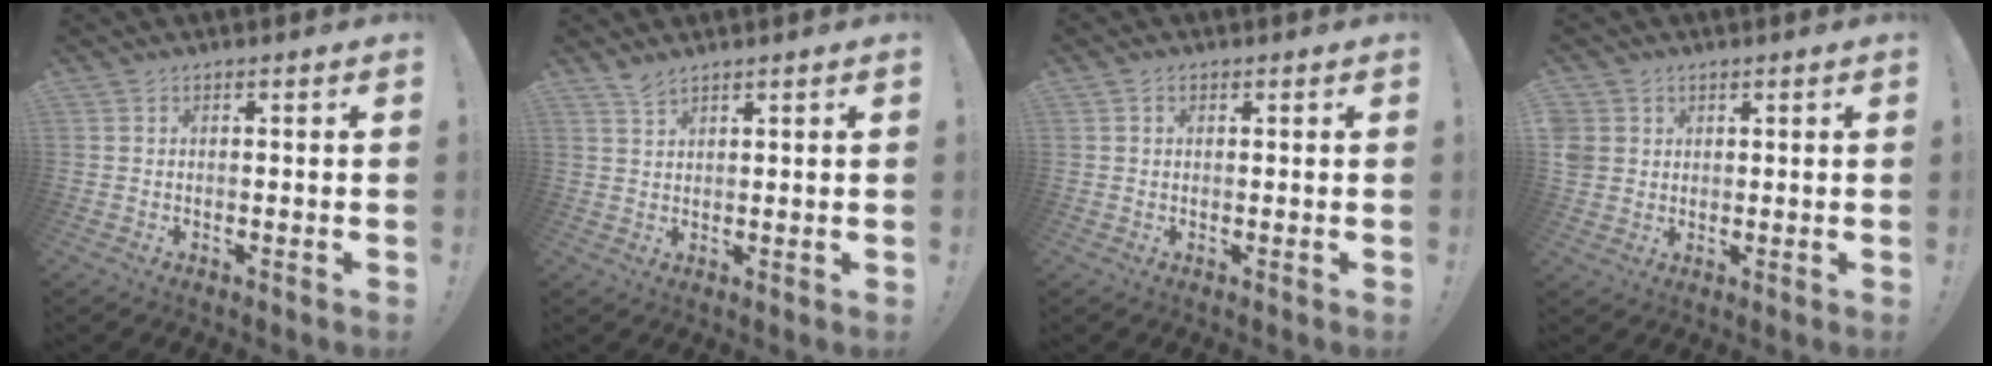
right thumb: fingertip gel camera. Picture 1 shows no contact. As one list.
[{"total": 2.7, "force": [2.4, 0.7, 1.0], "torque": [-0.024, -0.011, 0.044]}, {"total": 0.8, "force": [0.5, 0.5, 0.4], "torque": [-0.001, -0.002, 0.008]}, {"total": 4.0, "force": [1.5, 3.6, 0.7], "torque": [-0.024, -0.005, 0.028]}]